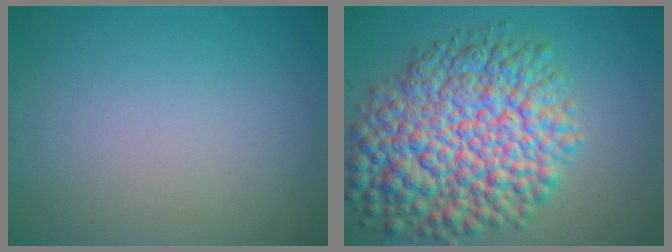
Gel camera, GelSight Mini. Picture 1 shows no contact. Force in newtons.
{"total": 12.8, "press": 12.8, "slide": 0.4}